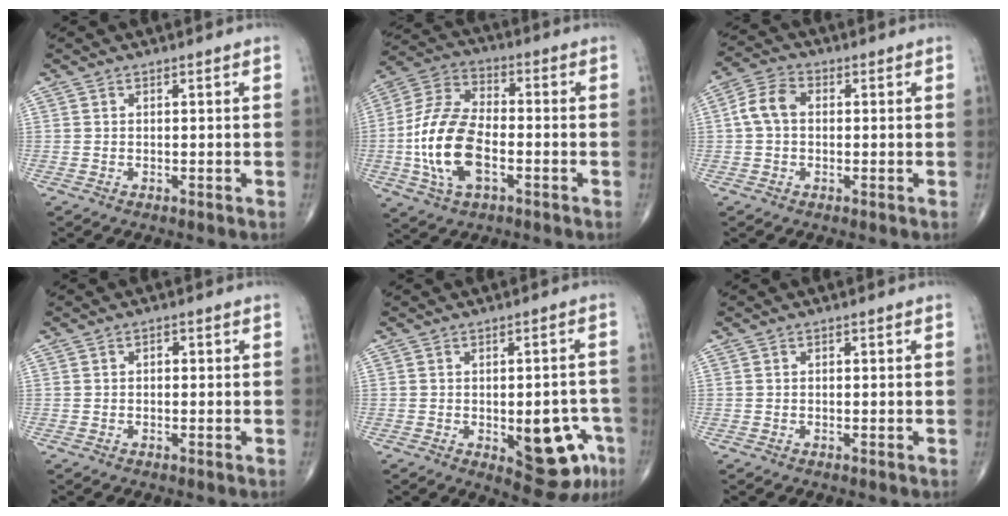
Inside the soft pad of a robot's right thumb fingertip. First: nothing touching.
{"total": 15.6, "force": [-3.5, 8.4, 12.7], "torque": [-0.259, 0.024, -0.067]}
{"total": 6.0, "force": [0.3, 4.2, 4.2], "torque": [-0.082, 0.020, -0.001]}
{"total": 1.4, "force": [0.2, 1.0, 1.0], "torque": [-0.008, 0.004, -0.001]}
{"total": 12.4, "force": [-4.1, 5.6, 10.3], "torque": [-0.090, 0.015, -0.037]}
{"total": 0.6, "force": [0.1, 0.4, 0.5], "torque": [-0.006, 0.001, 0.002]}